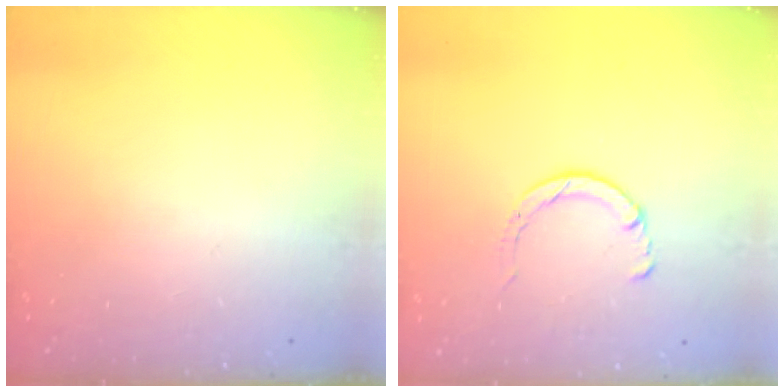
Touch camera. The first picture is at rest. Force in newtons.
{"total": 2.9, "press": 2.8, "slide": 0.4}